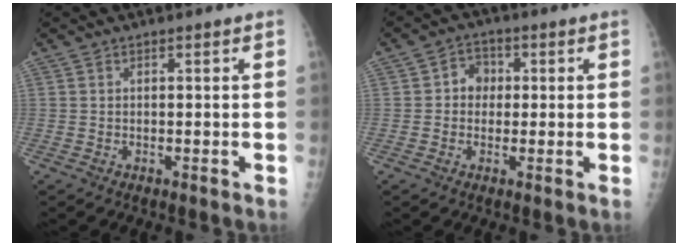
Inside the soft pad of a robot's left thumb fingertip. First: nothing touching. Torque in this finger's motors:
{"motor_torque": [0.32, 0.33, -0.01, -0.23, 0.01]}